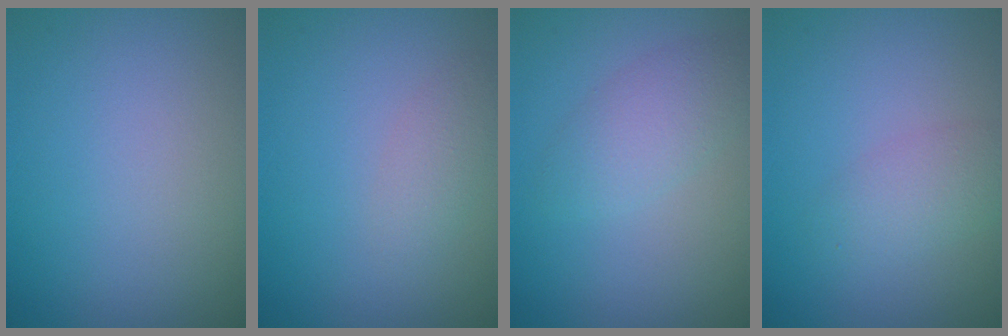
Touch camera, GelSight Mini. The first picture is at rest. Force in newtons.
{"total": 1.5, "press": 1.5, "slide": 0.1}
{"total": 2.7, "press": 2.7, "slide": 0.0}
{"total": 2.3, "press": 2.3, "slide": 0.1}